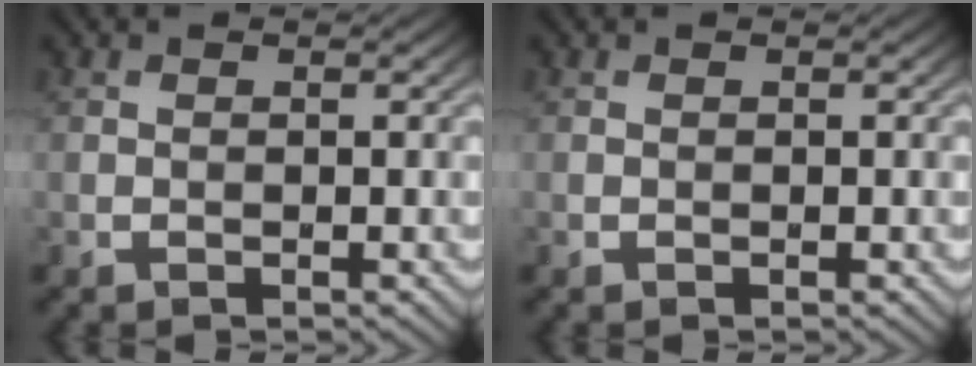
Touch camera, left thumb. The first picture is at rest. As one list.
[{"total": 0.0}]